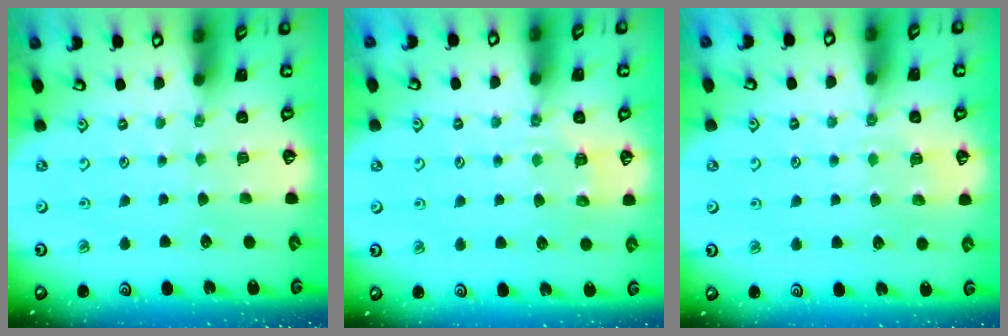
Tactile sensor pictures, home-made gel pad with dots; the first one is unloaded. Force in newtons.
{"total": 5.1, "press": 5.0, "slide": 1.0}
{"total": 5.1, "press": 5.1, "slide": 0.8}